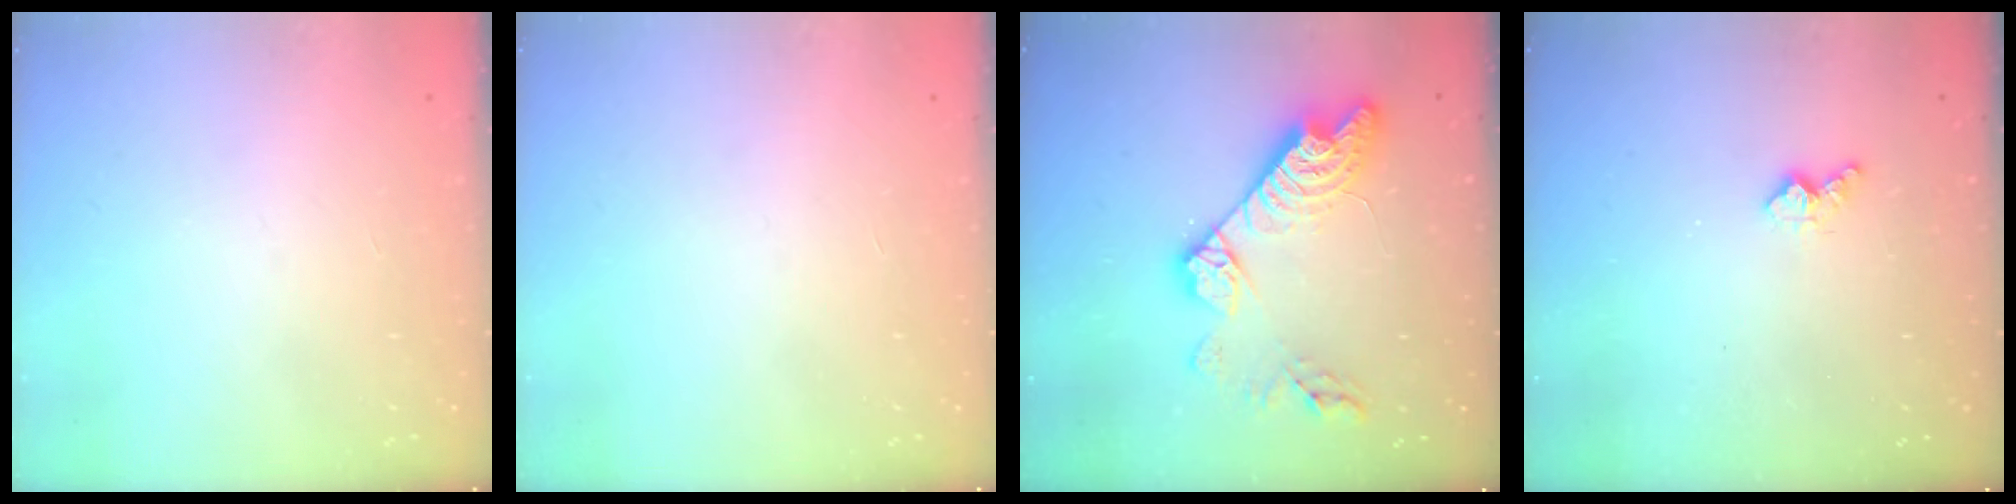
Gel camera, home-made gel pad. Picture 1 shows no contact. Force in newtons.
{"total": 0.0}
{"total": 15.9, "press": 15.9, "slide": 0.9}
{"total": 4.0, "press": 4.0, "slide": 0.6}